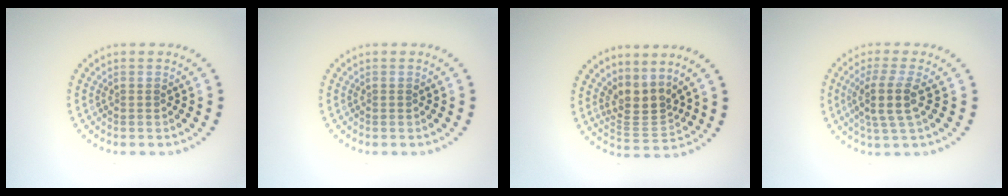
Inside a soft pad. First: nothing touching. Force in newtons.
{"total": 0.0}
{"total": 3.2, "press": 2.3, "slide": 2.1}
{"total": 3.4, "press": 2.8, "slide": 2.0}